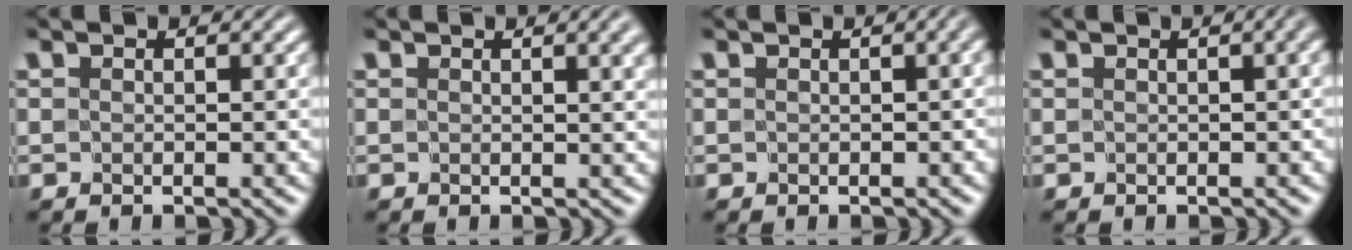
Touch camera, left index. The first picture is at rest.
{"total": 2.4, "force": [1.3, 0.6, 2.0], "torque": [-0.015, 0.000, 0.016]}
{"total": 1.1, "force": [0.2, 0.4, 1.0], "torque": [-0.007, 0.000, 0.008]}
{"total": 1.6, "force": [0.4, 0.5, 1.4], "torque": [-0.010, 0.003, 0.006]}